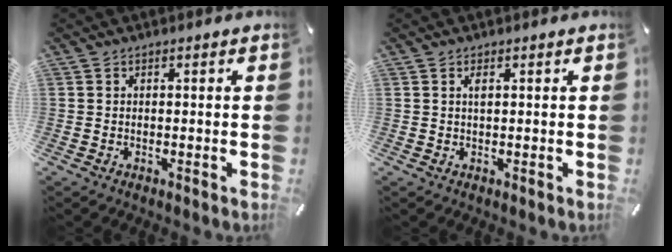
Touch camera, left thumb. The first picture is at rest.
{"total": 1.3, "force": [0.4, 0.4, 1.2], "torque": [-0.024, 0.002, 0.006]}